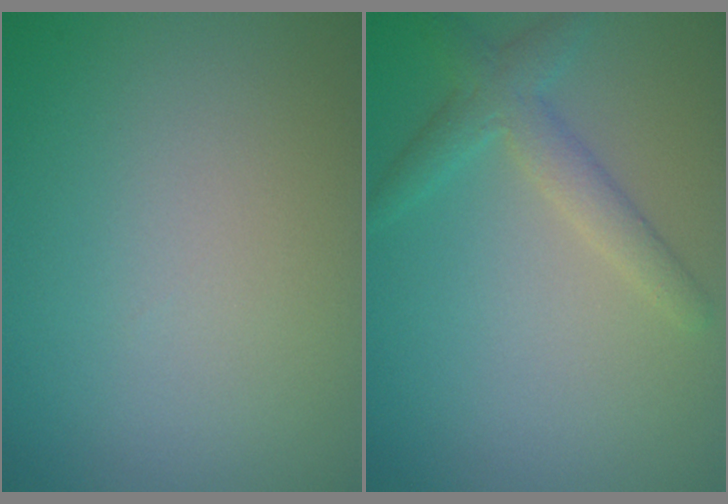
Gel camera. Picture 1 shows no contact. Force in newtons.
{"total": 2.7, "press": 2.7, "slide": 0.1}